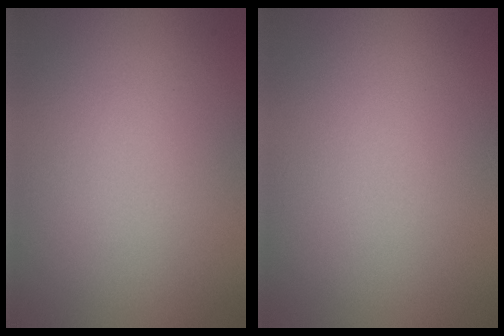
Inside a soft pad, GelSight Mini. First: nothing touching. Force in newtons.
{"total": 0.0}